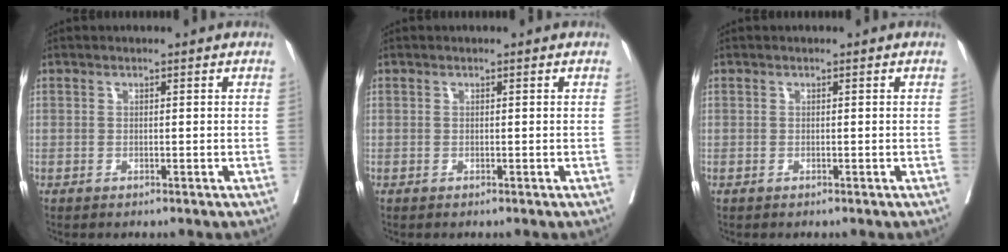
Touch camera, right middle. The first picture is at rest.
{"total": 0.0}
{"total": 0.0}